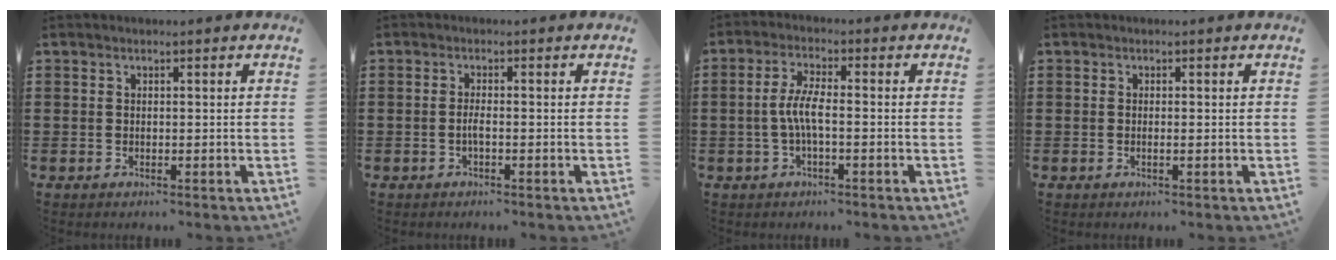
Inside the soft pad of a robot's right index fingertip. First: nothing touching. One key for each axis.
{"total": 1.7, "fx": -0.7, "fy": 0.0, "fz": 1.6, "tx": -0.039, "ty": -0.006, "tz": -0.015}
{"total": 4.6, "fx": -1.0, "fy": 1.0, "fz": 4.4, "tx": -0.101, "ty": -0.004, "tz": -0.026}
{"total": 0.8, "fx": -0.2, "fy": -0.1, "fz": 0.7, "tx": -0.013, "ty": -0.006, "tz": -0.004}